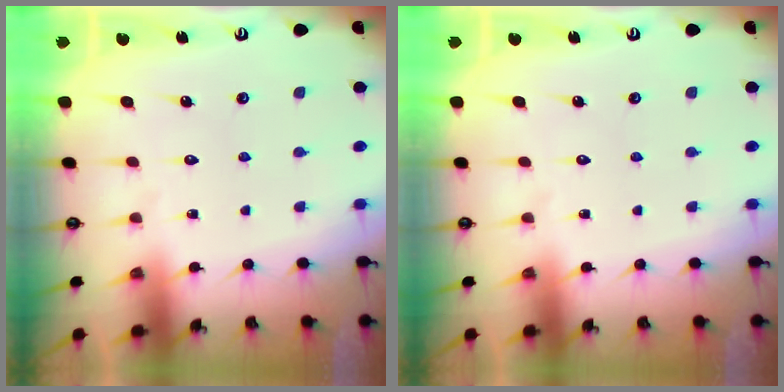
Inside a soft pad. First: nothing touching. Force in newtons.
{"total": 0.0}